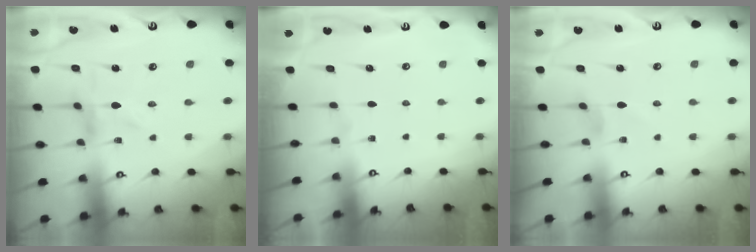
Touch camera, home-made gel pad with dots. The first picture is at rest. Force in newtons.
{"total": 0.0}
{"total": 0.0}